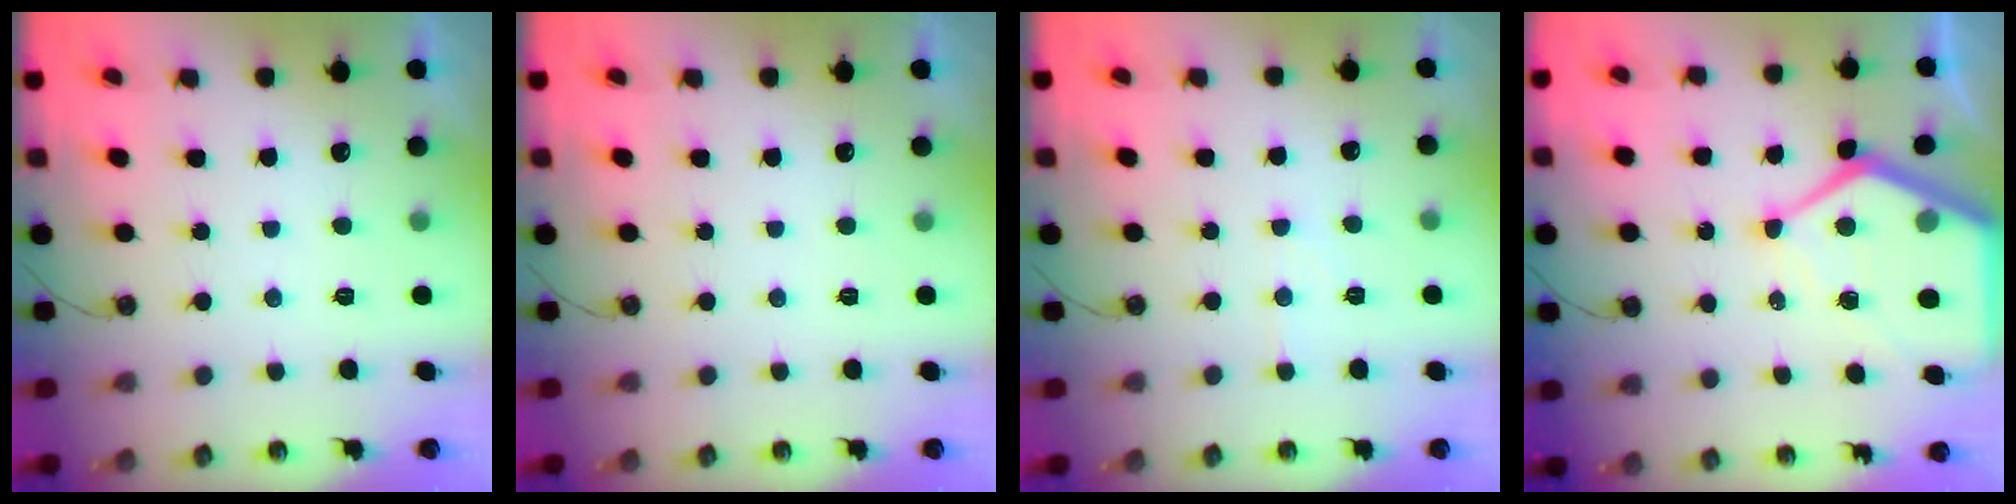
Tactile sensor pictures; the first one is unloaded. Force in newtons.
{"total": 0.0}
{"total": 5.1, "press": 5.1, "slide": 0.2}
{"total": 14.8, "press": 14.8, "slide": 1.4}